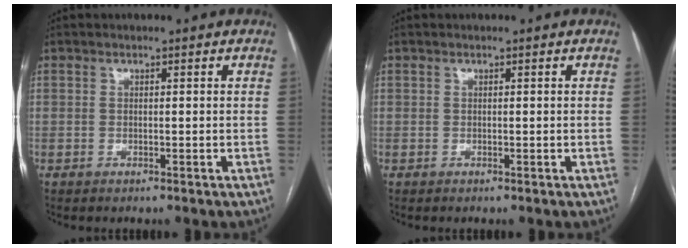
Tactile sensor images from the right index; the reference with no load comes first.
{"total": 0.0}